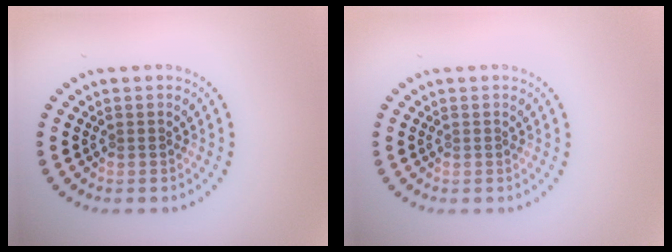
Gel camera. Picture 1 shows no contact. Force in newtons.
{"total": 0.0}